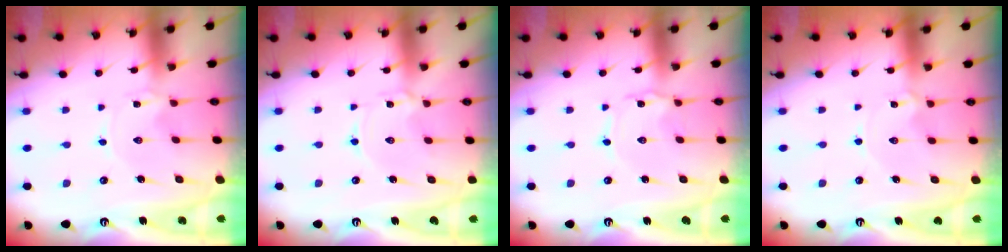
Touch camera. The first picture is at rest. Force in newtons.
{"total": 0.9, "press": 0.9, "slide": 0.2}
{"total": 1.0, "press": 1.0, "slide": 0.1}
{"total": 0.0}